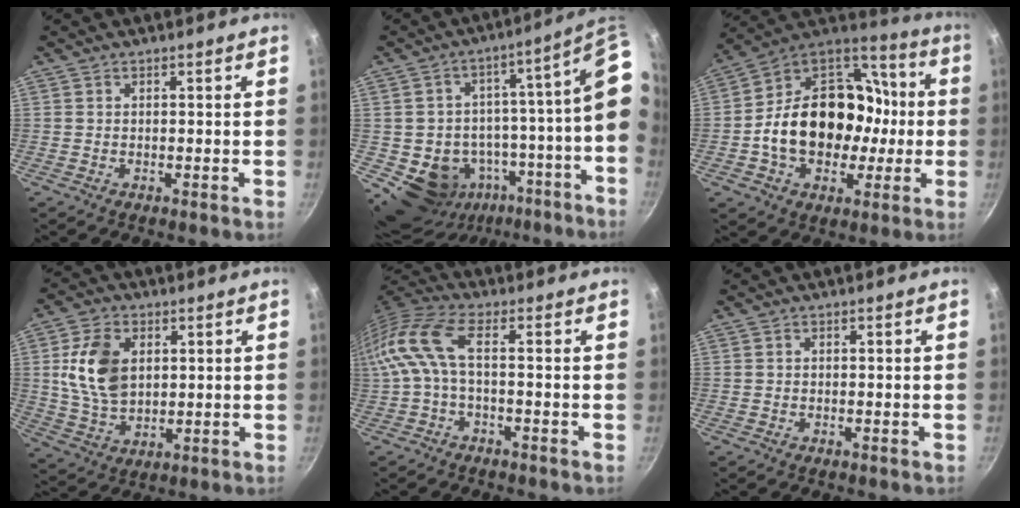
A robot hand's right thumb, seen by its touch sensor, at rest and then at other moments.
{"total": 20.8, "force": [-9.3, 13.6, 12.7], "torque": [-0.122, 0.080, -0.113]}
{"total": 23.9, "force": [-2.4, 18.2, 15.3], "torque": [-0.229, 0.058, -0.038]}
{"total": 12.2, "force": [2.5, 8.2, 8.7], "torque": [-0.147, -0.011, 0.053]}
{"total": 11.1, "force": [-0.9, 4.6, 10.1], "torque": [-0.234, 0.020, -0.029]}
{"total": 0.0}